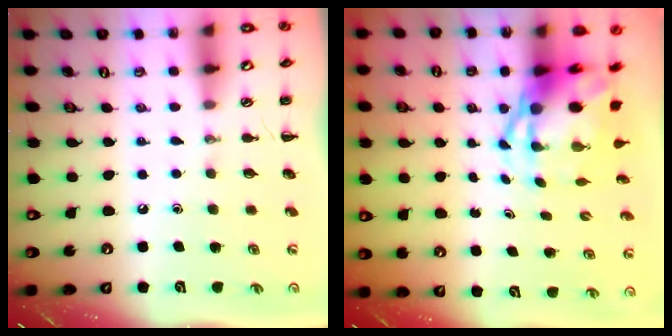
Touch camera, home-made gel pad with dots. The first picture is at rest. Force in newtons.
{"total": 6.2, "press": 6.0, "slide": 1.6}